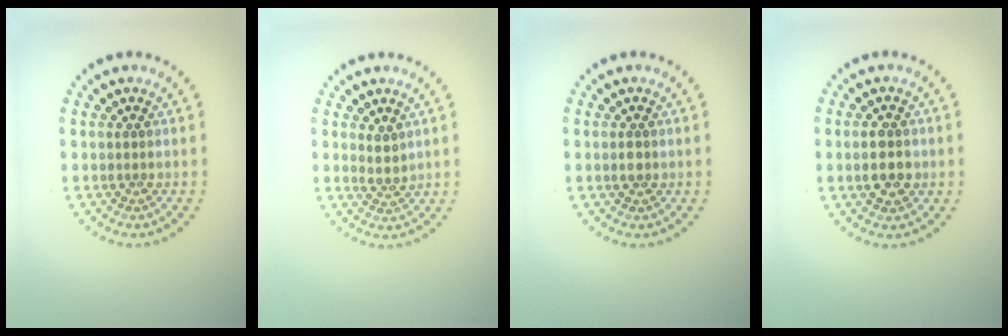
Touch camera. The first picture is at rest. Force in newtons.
{"total": 1.5, "press": 1.1, "slide": 1.0}
{"total": 0.9, "press": 0.8, "slide": 0.3}
{"total": 2.9, "press": 2.9, "slide": 0.1}